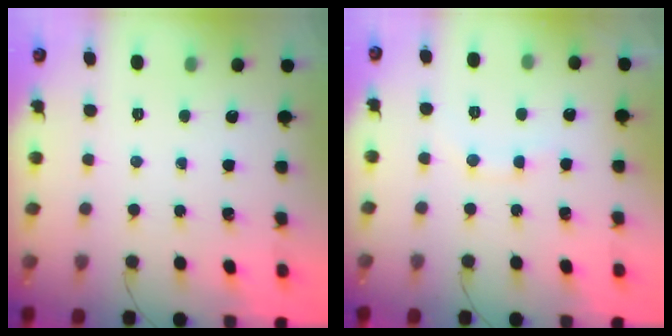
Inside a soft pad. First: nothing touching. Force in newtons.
{"total": 7.2, "press": 7.1, "slide": 1.2}